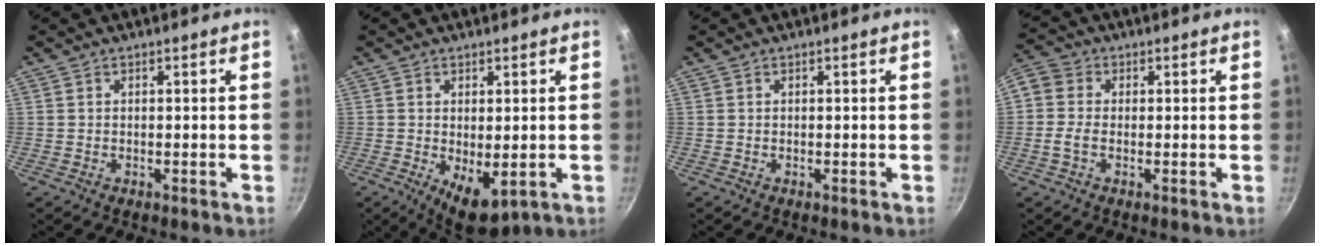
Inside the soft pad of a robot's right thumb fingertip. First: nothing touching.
{"total": 7.0, "force": [-0.9, 3.3, 6.1], "torque": [-0.075, -0.014, 0.001]}
{"total": 0.0}
{"total": 5.8, "force": [-0.6, 4.4, 3.8], "torque": [-0.083, 0.022, -0.027]}